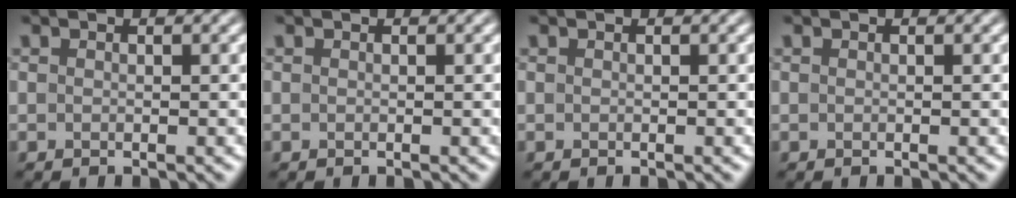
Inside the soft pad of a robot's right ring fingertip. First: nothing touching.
{"total": 0.0}
{"total": 0.0}
{"total": 0.0}